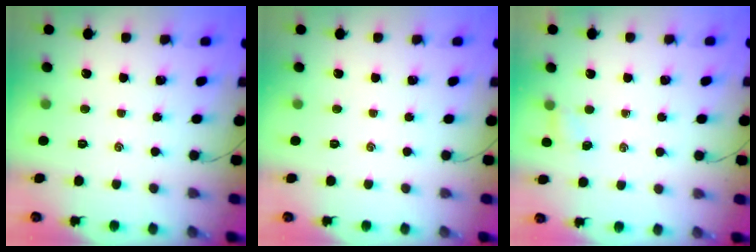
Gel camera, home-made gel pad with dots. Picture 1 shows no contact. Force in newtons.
{"total": 0.0}
{"total": 2.7, "press": 2.5, "slide": 0.8}